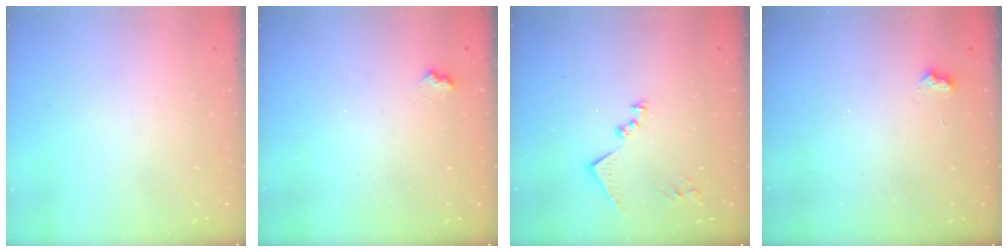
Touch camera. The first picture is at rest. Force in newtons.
{"total": 4.3, "press": 4.2, "slide": 0.7}
{"total": 10.4, "press": 10.4, "slide": 0.3}
{"total": 3.6, "press": 3.5, "slide": 0.5}